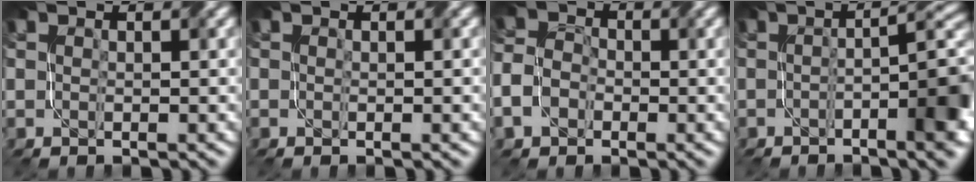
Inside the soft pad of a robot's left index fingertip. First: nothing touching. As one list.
[{"total": 0.6, "force": [-0.2, 0.1, 0.6], "torque": [-0.009, -0.006, -0.004]}, {"total": 4.4, "force": [-1.8, 3.4, 2.2], "torque": [-0.044, -0.004, -0.037]}, {"total": 8.9, "force": [-1.9, 2.0, 8.4], "torque": [-0.095, 0.004, -0.031]}]